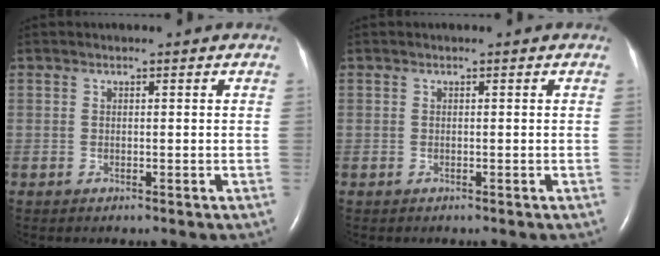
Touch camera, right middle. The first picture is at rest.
{"total": 0.0}